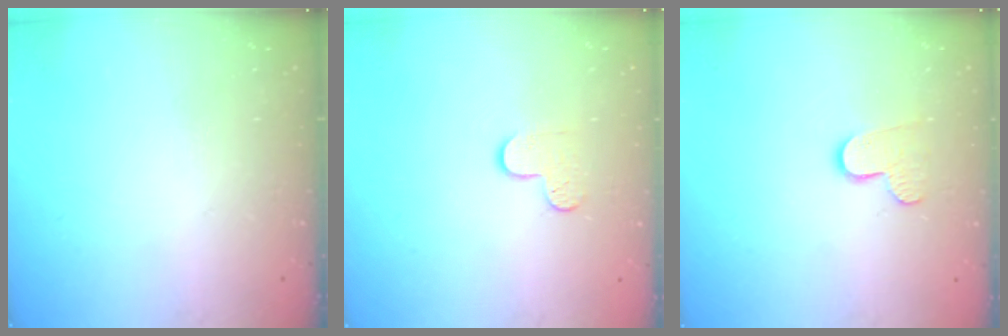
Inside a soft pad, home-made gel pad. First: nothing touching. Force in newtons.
{"total": 4.8, "press": 4.7, "slide": 0.5}
{"total": 7.8, "press": 7.7, "slide": 0.6}